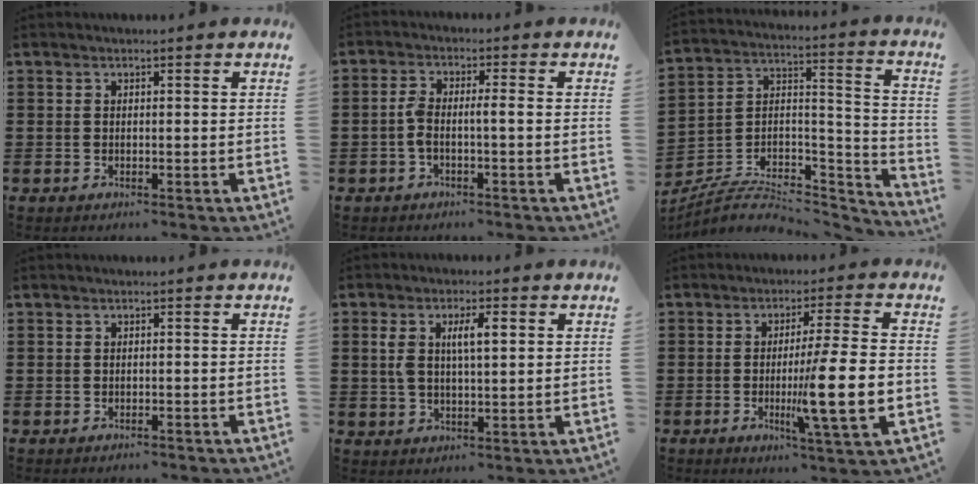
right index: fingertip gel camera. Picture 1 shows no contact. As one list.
[{"total": 3.2, "force": [-0.9, 0.5, 3.0], "torque": [-0.064, 0.000, -0.021]}, {"total": 6.2, "force": [-4.8, 3.0, 2.5], "torque": [-0.049, 0.000, -0.094]}, {"total": 0.8, "force": [-0.8, 0.1, -0.1], "torque": [-0.002, 0.002, -0.017]}, {"total": 5.2, "force": [1.3, 1.8, 4.7], "torque": [-0.097, 0.011, 0.020]}, {"total": 11.3, "force": [-2.3, 0.3, 11.0], "torque": [-0.189, -0.017, -0.046]}]